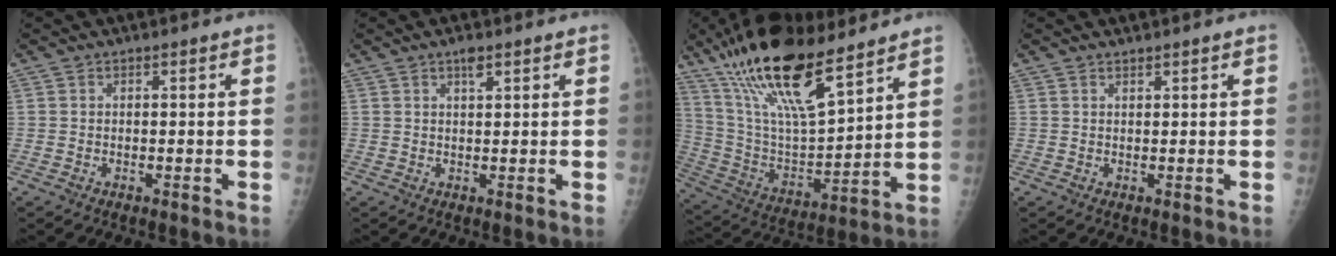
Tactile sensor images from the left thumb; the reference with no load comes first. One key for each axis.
{"total": 1.9, "fx": 1.2, "fy": 0.6, "fz": 1.3, "tx": -0.019, "ty": -0.003, "tz": 0.021}
{"total": 22.5, "fx": 15.4, "fy": 6.3, "fz": 15.2, "tx": -0.265, "ty": -0.055, "tz": 0.285}
{"total": 0.6, "fx": 0.6, "fy": 0.1, "fz": 0.1, "tx": -0.001, "ty": -0.005, "tz": 0.011}